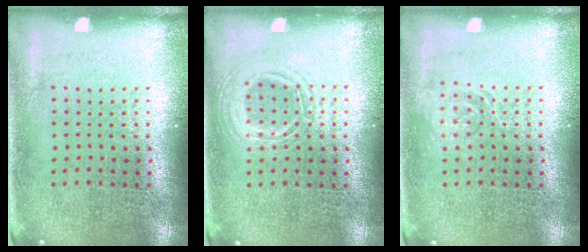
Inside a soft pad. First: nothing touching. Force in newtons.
{"total": 1.2, "press": 1.2, "slide": 0.1}
{"total": 1.5, "press": 1.5, "slide": 0.3}